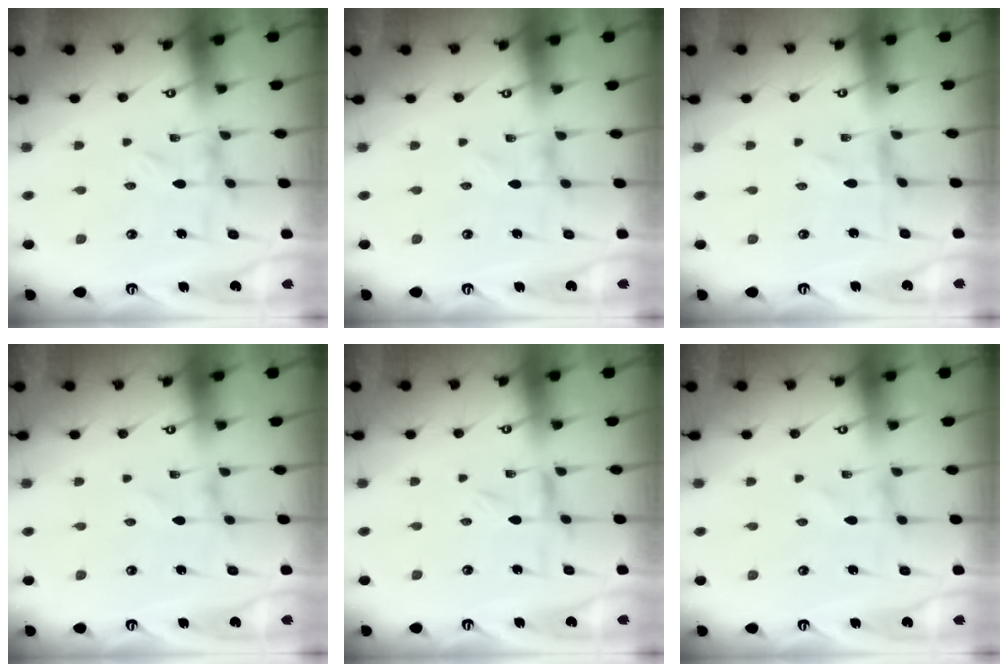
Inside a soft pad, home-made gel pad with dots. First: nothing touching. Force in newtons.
{"total": 0.0}
{"total": 0.0}
{"total": 0.0}
{"total": 1.5, "press": 1.5, "slide": 0.2}
{"total": 0.0}